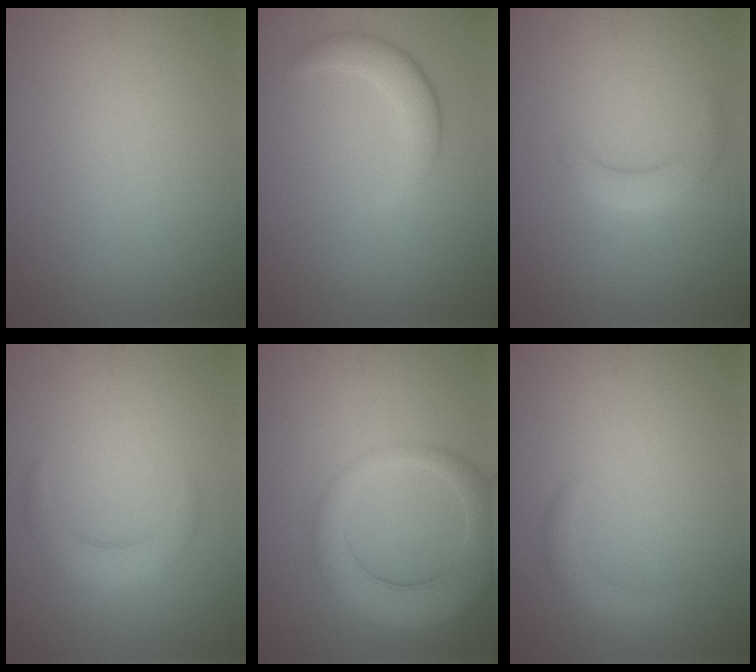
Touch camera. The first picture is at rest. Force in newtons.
{"total": 2.9, "press": 2.9, "slide": 0.2}
{"total": 2.4, "press": 2.4, "slide": 0.2}
{"total": 2.8, "press": 2.7, "slide": 0.2}
{"total": 6.3, "press": 6.3, "slide": 0.6}
{"total": 1.7, "press": 1.7, "slide": 0.2}